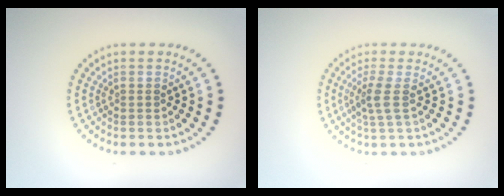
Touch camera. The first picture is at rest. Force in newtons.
{"total": 1.9, "press": 1.4, "slide": 1.3}